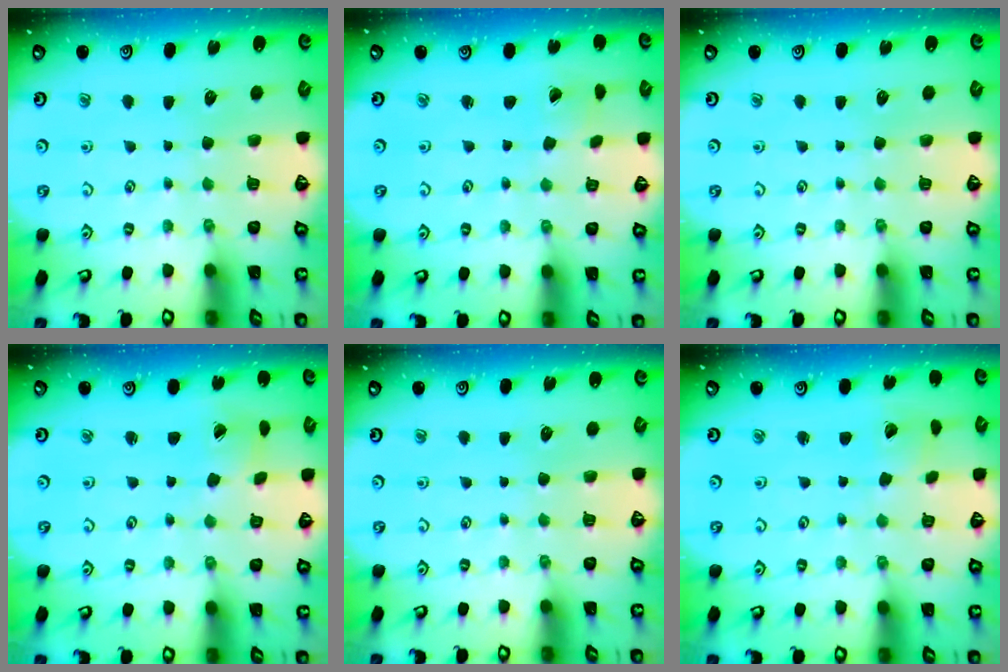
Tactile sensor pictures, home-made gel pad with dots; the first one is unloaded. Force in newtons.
{"total": 1.2, "press": 1.2, "slide": 0.4}
{"total": 0.0}
{"total": 1.5, "press": 1.4, "slide": 0.2}
{"total": 0.0}
{"total": 3.0, "press": 3.0, "slide": 0.2}